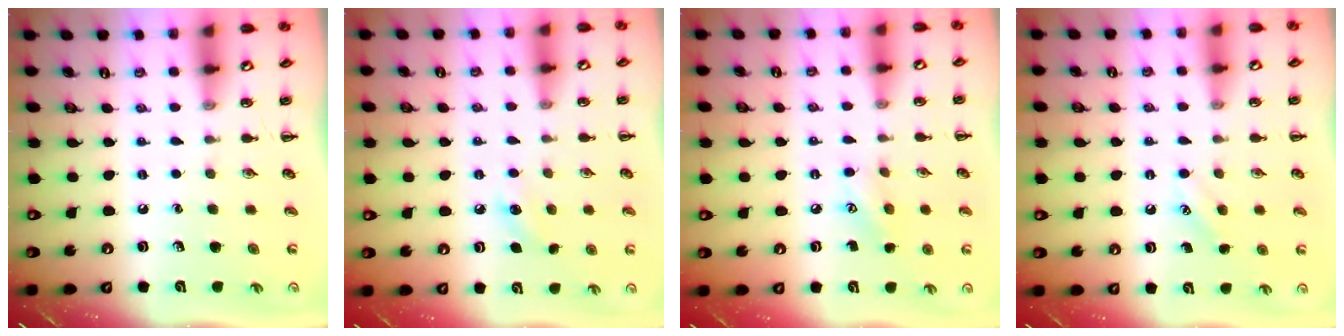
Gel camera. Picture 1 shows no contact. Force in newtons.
{"total": 7.1, "press": 6.9, "slide": 1.9}
{"total": 6.5, "press": 6.4, "slide": 1.2}
{"total": 3.3, "press": 3.2, "slide": 0.8}